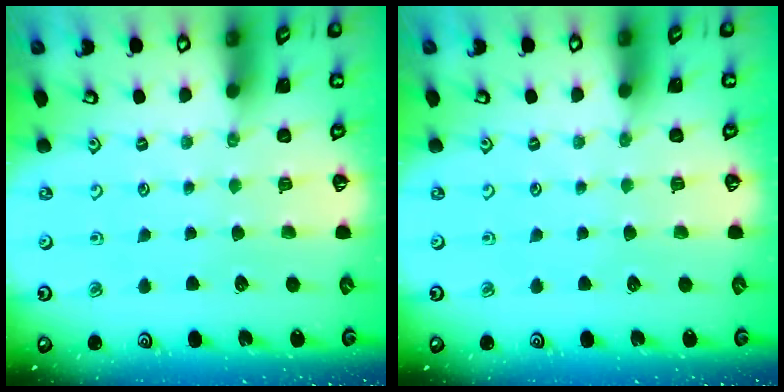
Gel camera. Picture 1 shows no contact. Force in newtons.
{"total": 0.0}